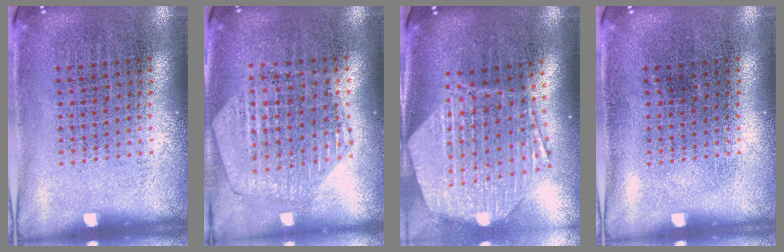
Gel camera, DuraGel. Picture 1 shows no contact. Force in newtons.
{"total": 0.9, "press": 0.8, "slide": 0.1}
{"total": 2.9, "press": 2.3, "slide": 1.8}
{"total": 0.0}